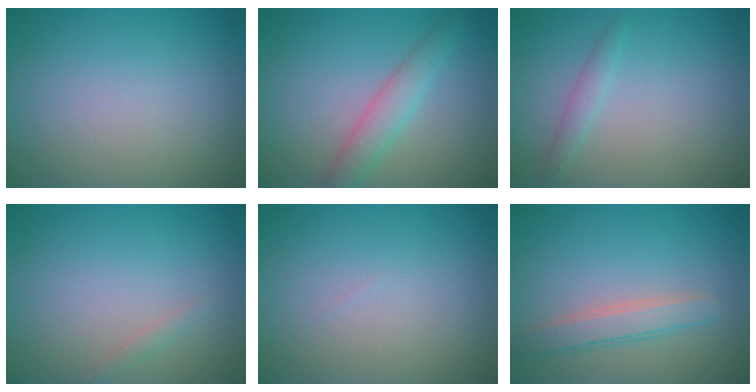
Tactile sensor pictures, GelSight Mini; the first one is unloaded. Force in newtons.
{"total": 2.9, "press": 2.9, "slide": 0.1}
{"total": 1.3, "press": 1.3, "slide": 0.1}
{"total": 0.7, "press": 0.7, "slide": 0.0}
{"total": 0.0}
{"total": 2.6, "press": 2.6, "slide": 0.1}